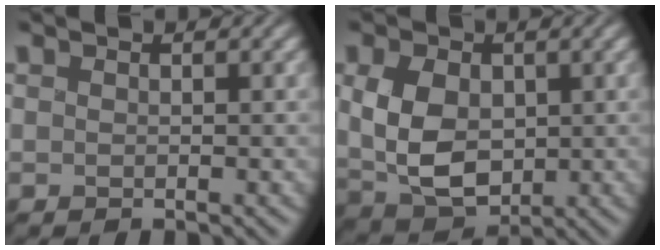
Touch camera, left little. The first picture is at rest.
{"total": 6.7, "force": [0.0, 4.6, 5.0], "torque": [-0.104, -0.006, -0.003]}